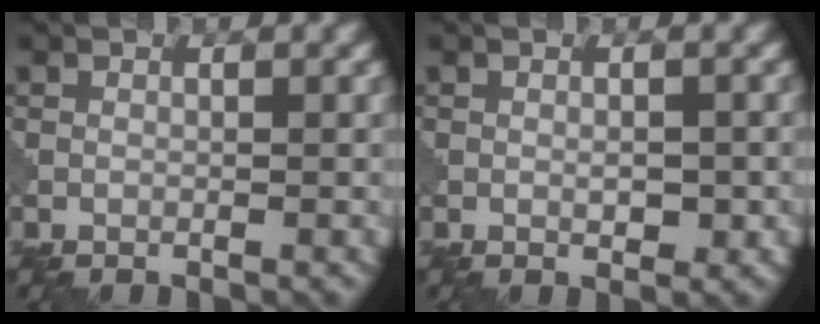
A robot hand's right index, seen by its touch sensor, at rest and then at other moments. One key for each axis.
{"total": 1.4, "fx": -0.1, "fy": 0.8, "fz": 1.1, "tx": -0.014, "ty": 0.001, "tz": 0.000}